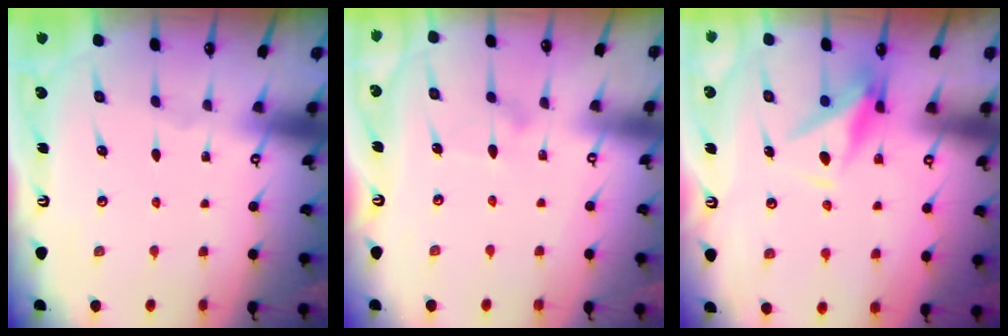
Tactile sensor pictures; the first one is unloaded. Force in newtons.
{"total": 7.4, "press": 7.4, "slide": 0.3}
{"total": 7.9, "press": 7.7, "slide": 1.7}